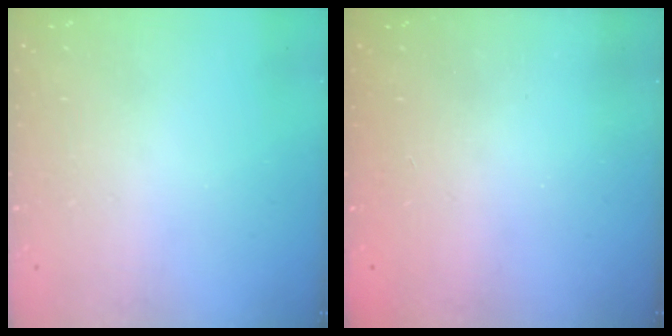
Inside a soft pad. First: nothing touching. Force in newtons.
{"total": 2.3, "press": 2.2, "slide": 0.7}